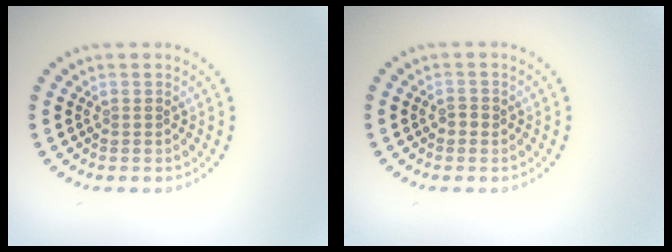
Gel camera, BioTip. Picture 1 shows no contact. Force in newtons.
{"total": 1.1, "press": 1.0, "slide": 0.2}